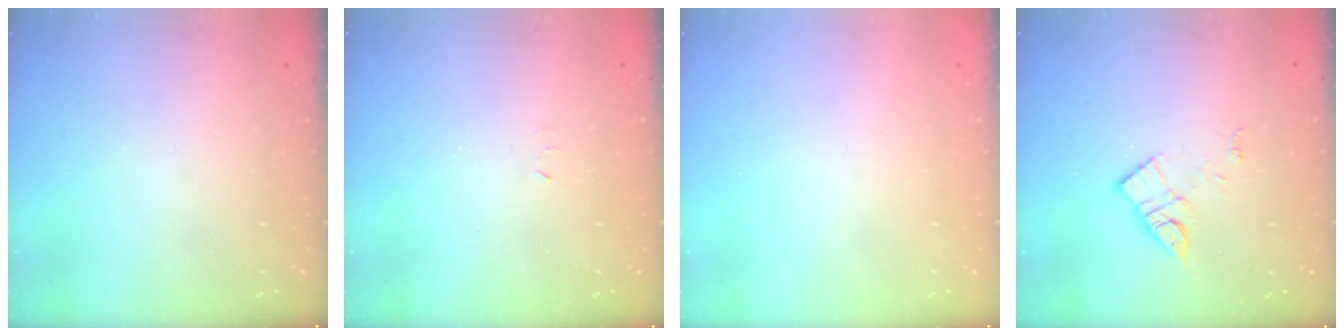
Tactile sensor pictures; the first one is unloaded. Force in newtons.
{"total": 2.4, "press": 2.4, "slide": 0.4}
{"total": 1.5, "press": 1.5, "slide": 0.1}
{"total": 10.4, "press": 10.4, "slide": 0.6}